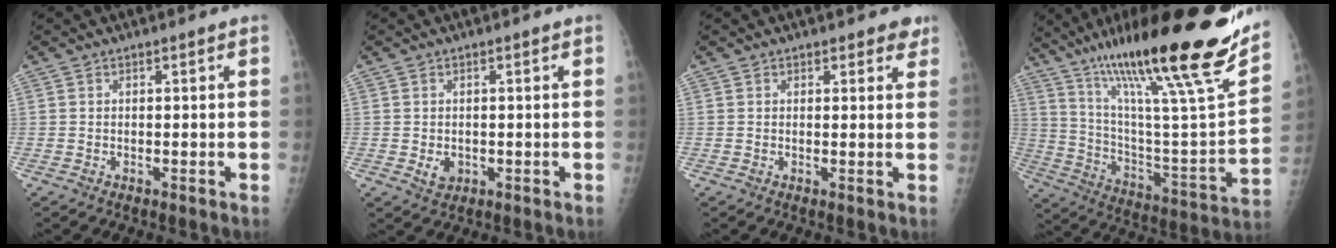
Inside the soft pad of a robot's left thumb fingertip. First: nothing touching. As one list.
[{"total": 2.6, "force": [-0.3, 2.1, 1.4], "torque": [-0.014, -0.001, 0.004]}, {"total": 2.6, "force": [2.0, 1.5, 0.9], "torque": [0.020, -0.008, 0.018]}, {"total": 32.6, "force": [22.2, 3.5, 23.5], "torque": [-0.361, -0.076, 0.362]}]